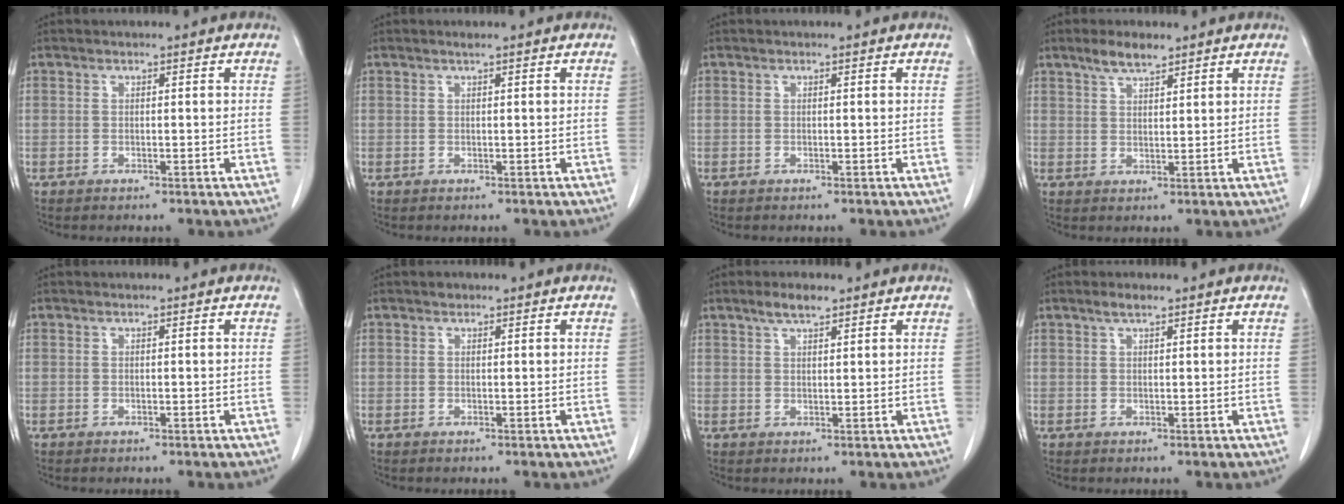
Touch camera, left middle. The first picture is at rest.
{"total": 0.6, "force": [0.4, -0.1, 0.3], "torque": [-0.012, -0.001, 0.012]}
{"total": 0.0}
{"total": 4.1, "force": [3.2, 1.1, 2.4], "torque": [-0.052, 0.005, 0.061]}
{"total": 0.0}
{"total": 0.7, "force": [0.6, 0.4, 0.2], "torque": [-0.007, 0.003, 0.009]}
{"total": 3.2, "force": [2.4, 0.8, 2.0], "torque": [-0.043, 0.005, 0.044]}
{"total": 1.7, "force": [1.3, 0.3, 1.1], "torque": [-0.026, 0.004, 0.025]}